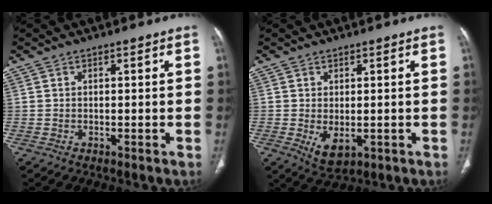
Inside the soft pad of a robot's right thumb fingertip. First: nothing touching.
{"total": 4.4, "force": [-0.9, 2.5, 3.5], "torque": [-0.056, -0.009, 0.001]}